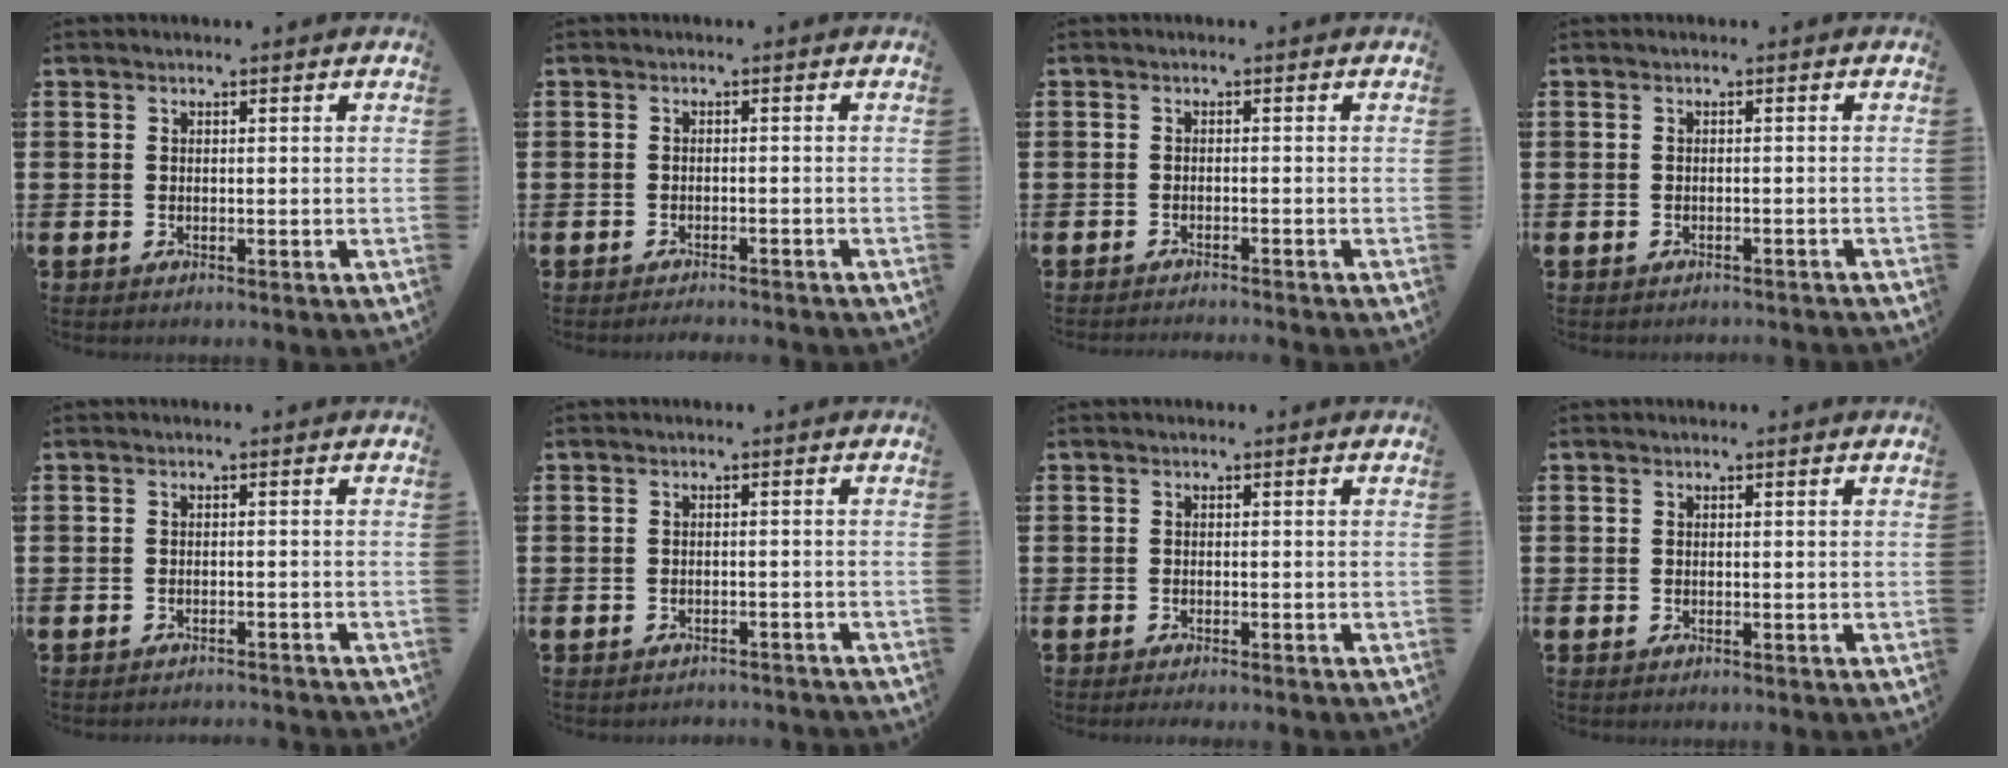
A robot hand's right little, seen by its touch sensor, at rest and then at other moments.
{"total": 1.1, "force": [-1.1, -0.1, 0.0], "torque": [-0.003, 0.002, -0.022]}
{"total": 1.0, "force": [-0.9, -0.3, 0.0], "torque": [0.001, 0.001, -0.019]}
{"total": 0.7, "force": [-0.7, -0.1, 0.1], "torque": [-0.001, -0.001, -0.014]}
{"total": 1.0, "force": [-1.0, -0.1, -0.1], "torque": [0.000, 0.002, -0.021]}
{"total": 1.1, "force": [-1.1, 0.0, -0.1], "torque": [-0.002, 0.002, -0.024]}
{"total": 0.5, "force": [-0.4, -0.1, 0.2], "torque": [-0.002, -0.002, -0.009]}
{"total": 0.0}